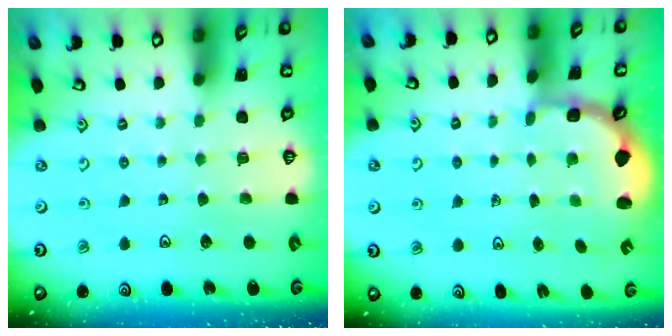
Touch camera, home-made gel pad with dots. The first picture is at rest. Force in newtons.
{"total": 2.7, "press": 2.1, "slide": 1.7}